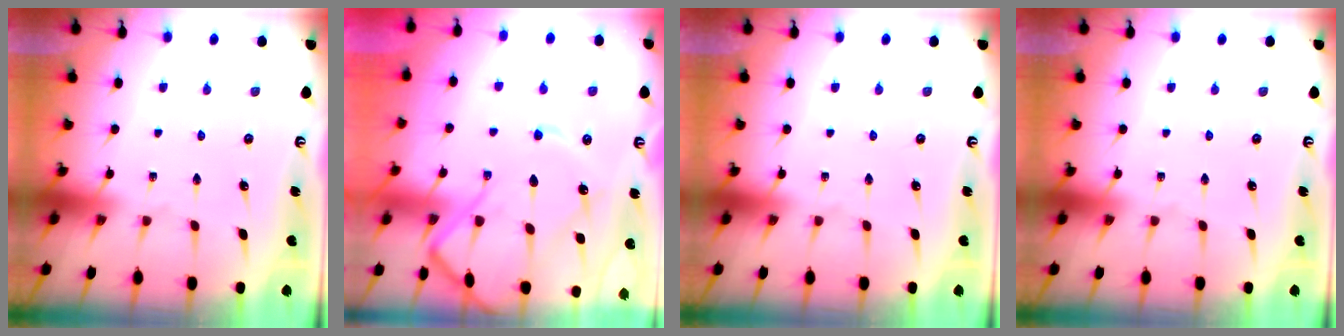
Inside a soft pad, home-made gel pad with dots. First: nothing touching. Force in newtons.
{"total": 12.5, "press": 12.5, "slide": 0.8}
{"total": 0.0}
{"total": 0.0}